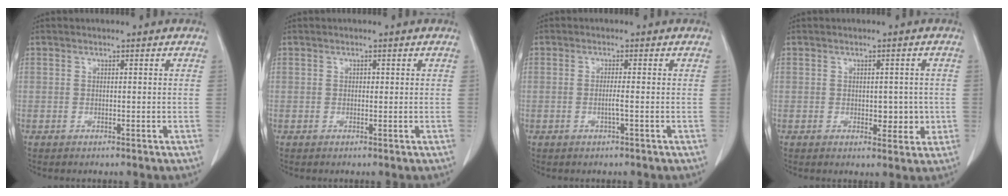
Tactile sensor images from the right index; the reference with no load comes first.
{"total": 0.5, "force": [0.1, 0.4, 0.3], "torque": [-0.002, 0.001, 0.002]}
{"total": 1.5, "force": [-0.4, -0.3, 1.4], "torque": [-0.026, 0.000, -0.007]}
{"total": 3.9, "force": [-0.4, 2.3, 3.0], "torque": [-0.026, 0.002, 0.003]}